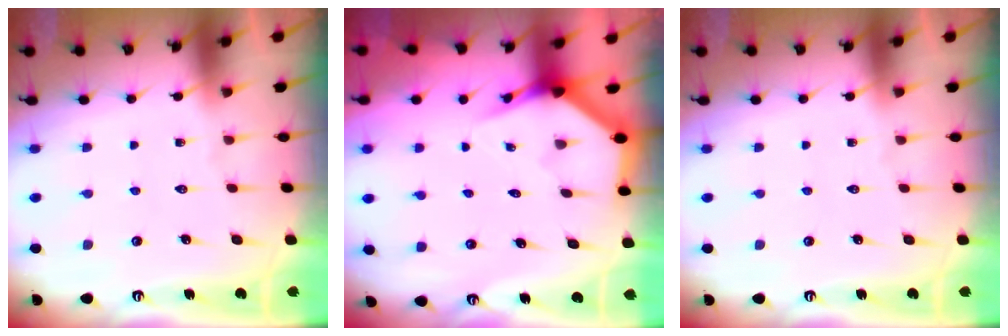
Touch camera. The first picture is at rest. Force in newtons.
{"total": 3.9, "press": 3.9, "slide": 0.2}
{"total": 0.0}